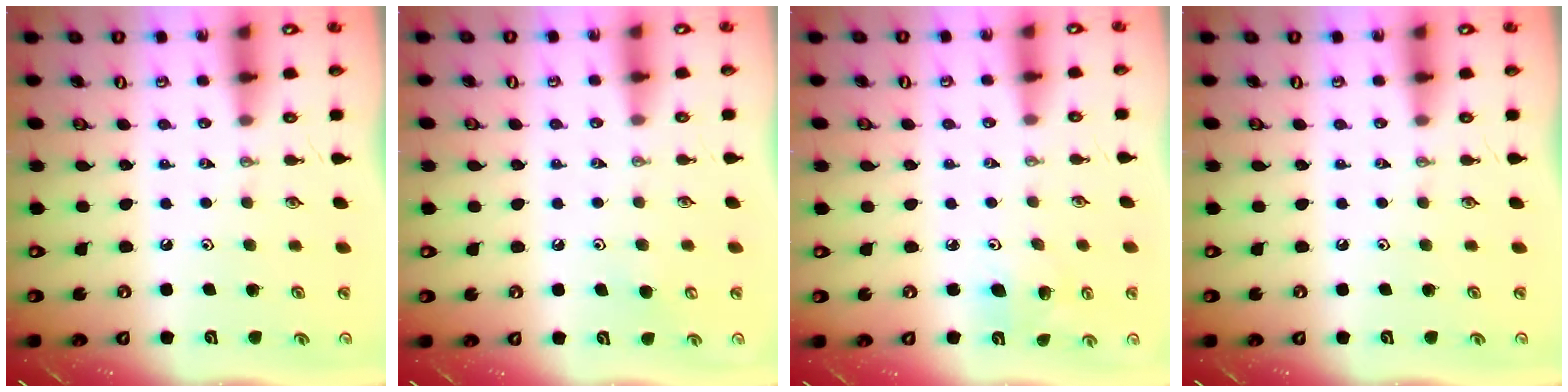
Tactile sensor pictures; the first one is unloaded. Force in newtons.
{"total": 3.9, "press": 3.9, "slide": 0.3}
{"total": 6.1, "press": 6.0, "slide": 1.0}
{"total": 0.0}